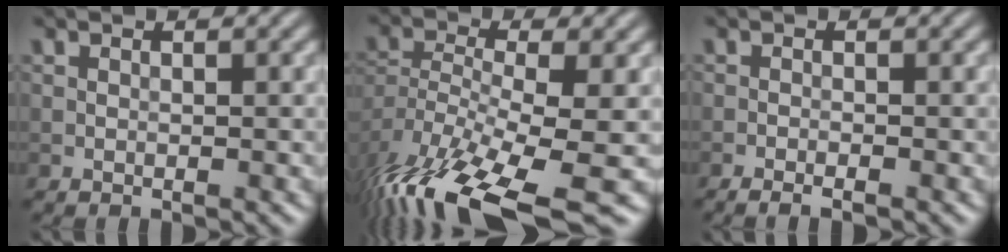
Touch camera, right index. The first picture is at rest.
{"total": 12.8, "force": [-8.4, 4.0, 8.9], "torque": [-0.191, -0.020, -0.132]}
{"total": 1.3, "force": [-0.9, 0.2, 0.9], "torque": [-0.014, 0.002, -0.018]}